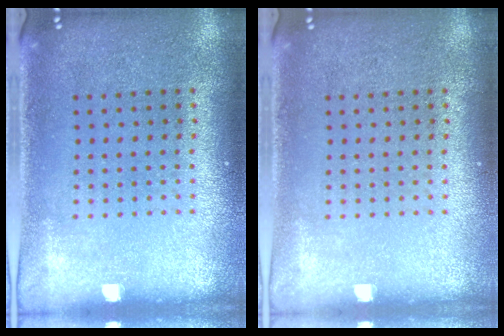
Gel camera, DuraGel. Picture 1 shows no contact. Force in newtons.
{"total": 0.0}